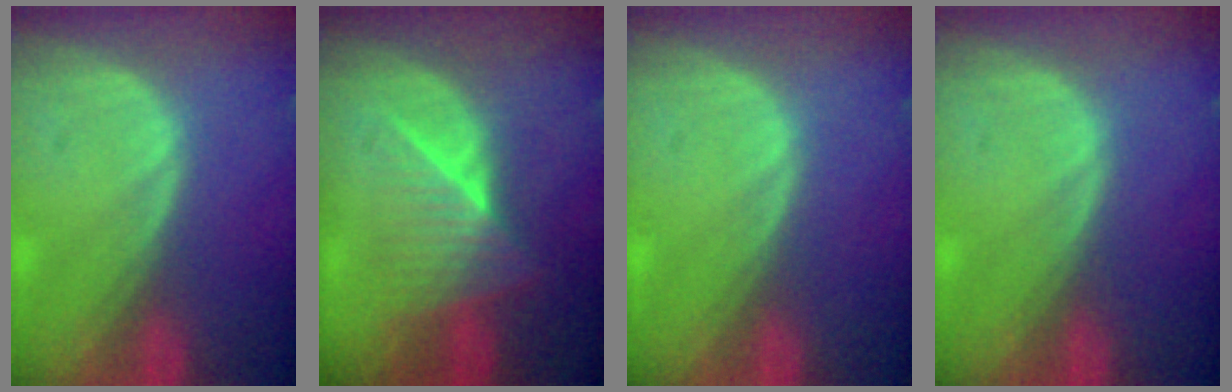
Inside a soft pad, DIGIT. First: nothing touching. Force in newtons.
{"total": 6.4, "press": 6.1, "slide": 1.9}
{"total": 0.0}
{"total": 0.0}